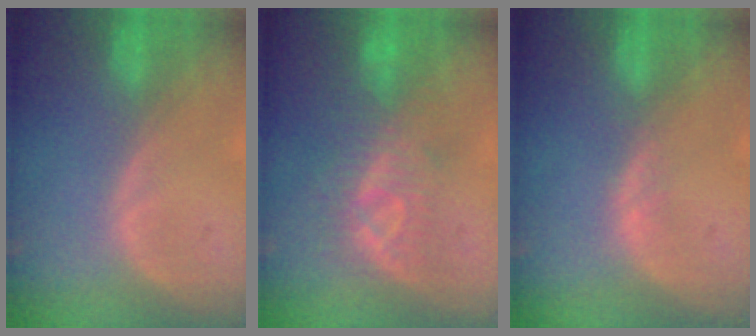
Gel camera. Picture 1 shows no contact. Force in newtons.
{"total": 8.1, "press": 7.5, "slide": 3.2}
{"total": 0.8, "press": 0.7, "slide": 0.2}